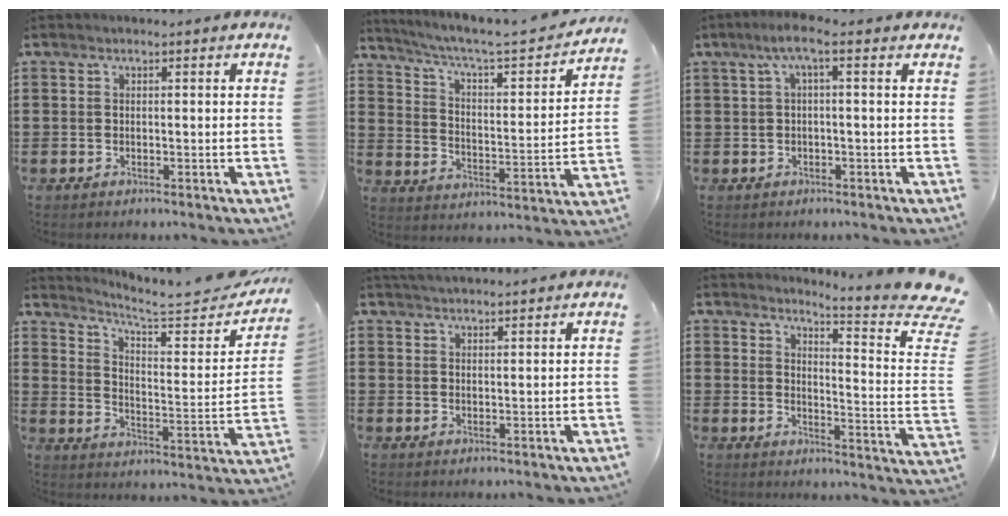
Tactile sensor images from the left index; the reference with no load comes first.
{"total": 4.6, "force": [3.8, 0.5, 2.5], "torque": [-0.069, -0.035, 0.054]}
{"total": 3.2, "force": [0.5, 0.2, 3.1], "torque": [-0.063, 0.005, 0.006]}
{"total": 5.4, "force": [4.8, 0.5, 2.4], "torque": [-0.059, -0.046, 0.071]}
{"total": 2.9, "force": [2.8, -0.1, 0.3], "torque": [-0.012, -0.004, 0.055]}
{"total": 5.1, "force": [4.1, -0.8, 2.9], "torque": [-0.060, -0.043, 0.059]}